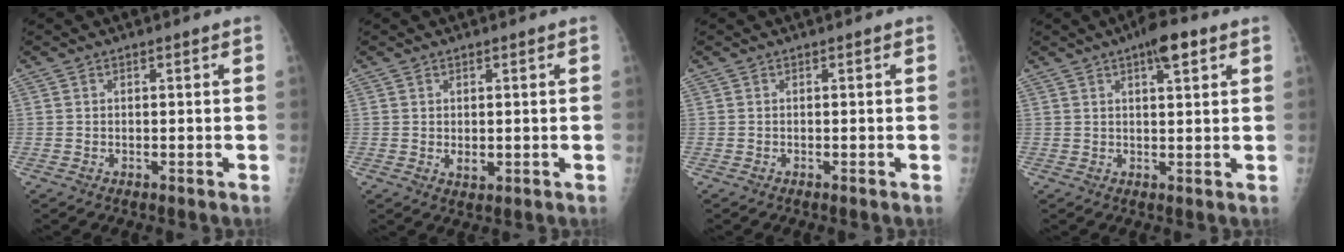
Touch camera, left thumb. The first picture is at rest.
{"total": 2.2, "force": [0.1, 1.3, 1.8], "torque": [-0.018, -0.010, 0.005]}
{"total": 0.0}
{"total": 5.9, "force": [3.2, 1.8, 4.6], "torque": [-0.054, -0.008, 0.043]}